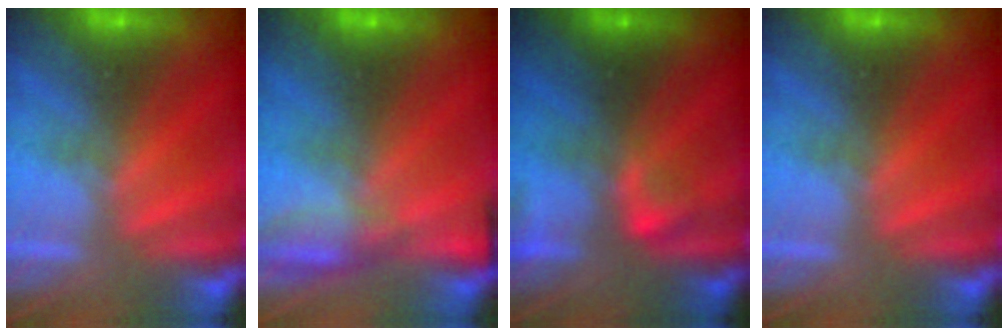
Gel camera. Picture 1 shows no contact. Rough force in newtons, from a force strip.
{"total": 5.0}
{"total": 2.4}
{"total": 0.0}